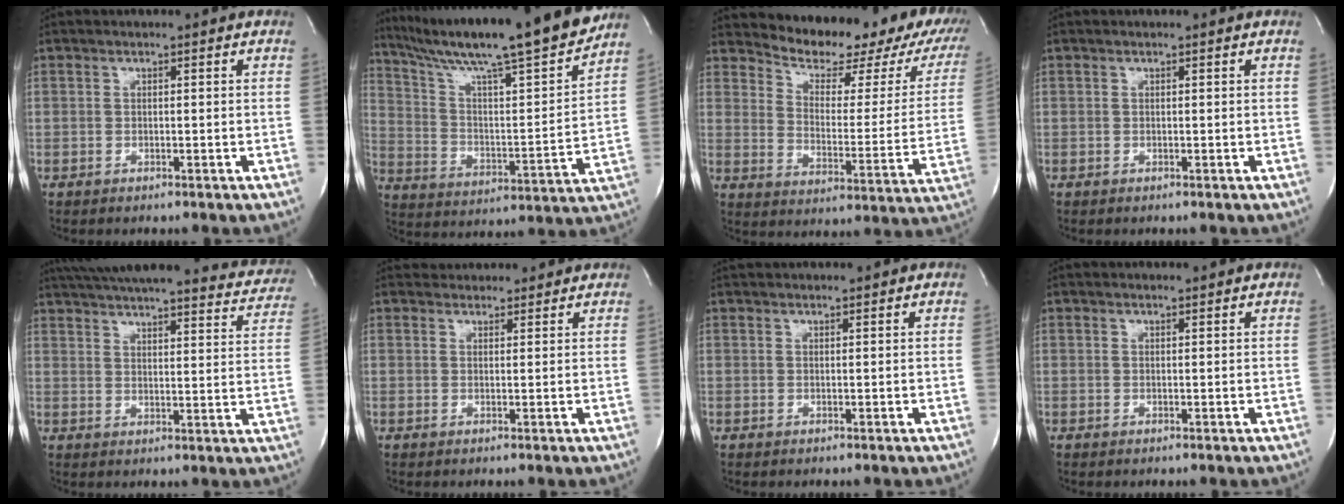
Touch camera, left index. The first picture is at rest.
{"total": 23.0, "force": [19.8, -0.3, 11.7], "torque": [-0.202, -0.037, 0.305]}
{"total": 19.3, "force": [16.0, 6.2, 8.9], "torque": [-0.114, -0.034, 0.193]}
{"total": 0.0}
{"total": 30.6, "force": [27.4, 5.3, 12.5], "torque": [-0.209, -0.047, 0.330]}
{"total": 5.0, "force": [4.7, 1.4, 0.3], "torque": [-0.004, 0.019, 0.062]}
{"total": 4.7, "force": [4.4, 0.1, 1.4], "torque": [-0.020, 0.026, 0.060]}
{"total": 2.0, "force": [1.9, 0.0, 0.3], "torque": [-0.012, 0.004, 0.025]}